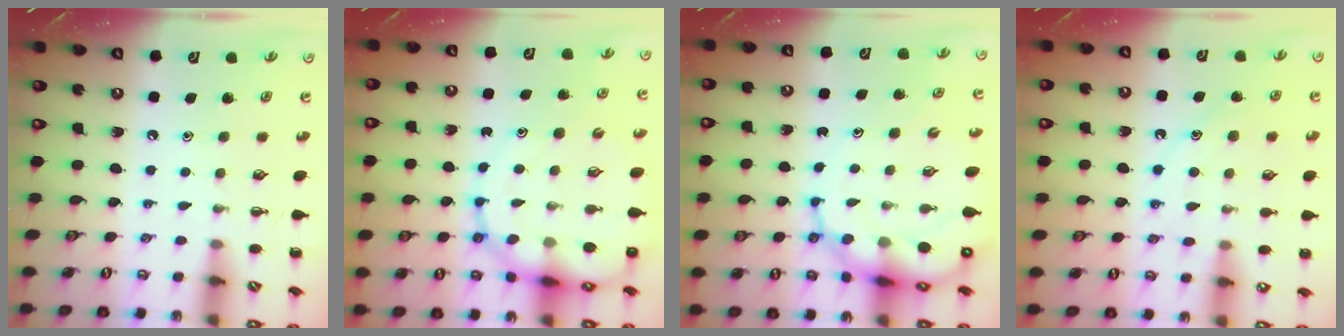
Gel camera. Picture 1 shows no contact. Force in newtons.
{"total": 17.2, "press": 16.6, "slide": 4.3}
{"total": 13.1, "press": 12.6, "slide": 3.8}
{"total": 11.5, "press": 11.4, "slide": 1.1}